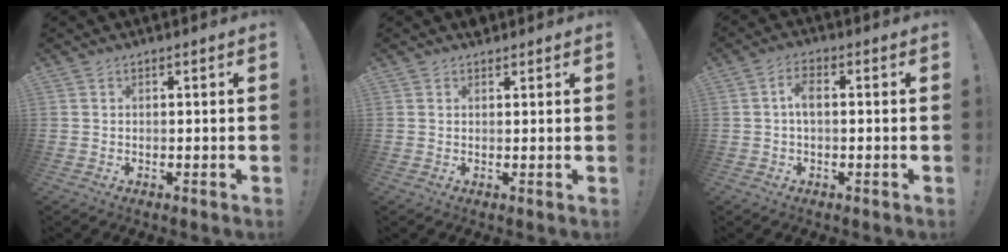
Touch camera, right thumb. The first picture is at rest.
{"total": 1.6, "force": [1.3, 0.9, 0.3], "torque": [0.008, -0.007, 0.021]}
{"total": 4.4, "force": [0.3, 2.3, 3.8], "torque": [-0.077, 0.009, 0.004]}